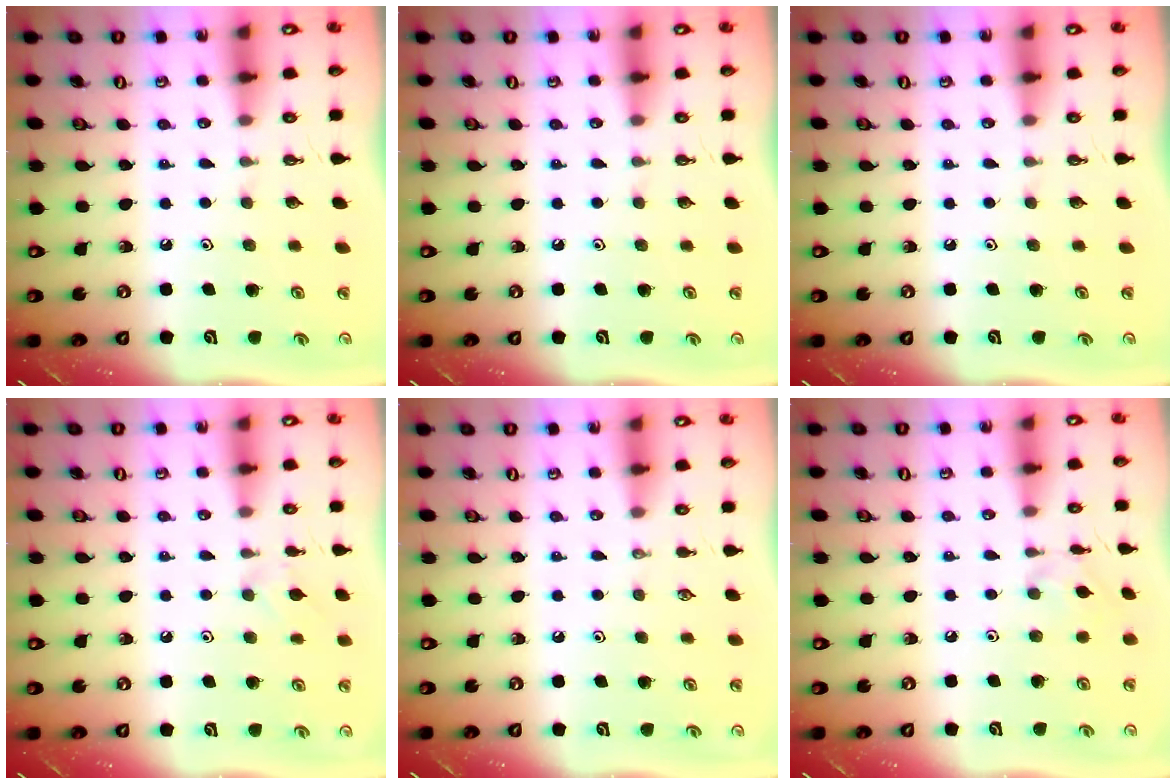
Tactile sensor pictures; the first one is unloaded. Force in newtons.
{"total": 0.0}
{"total": 0.0}
{"total": 3.8, "press": 3.7, "slide": 0.7}
{"total": 0.0}
{"total": 2.6, "press": 2.6, "slide": 0.6}